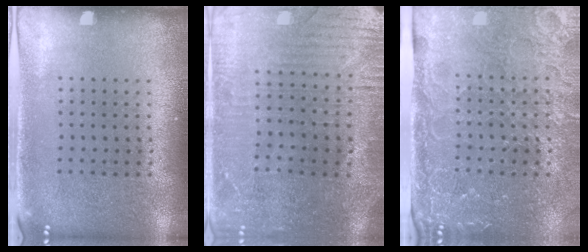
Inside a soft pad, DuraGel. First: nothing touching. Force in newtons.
{"total": 1.6, "press": 1.5, "slide": 0.5}
{"total": 4.1, "press": 3.6, "slide": 2.0}